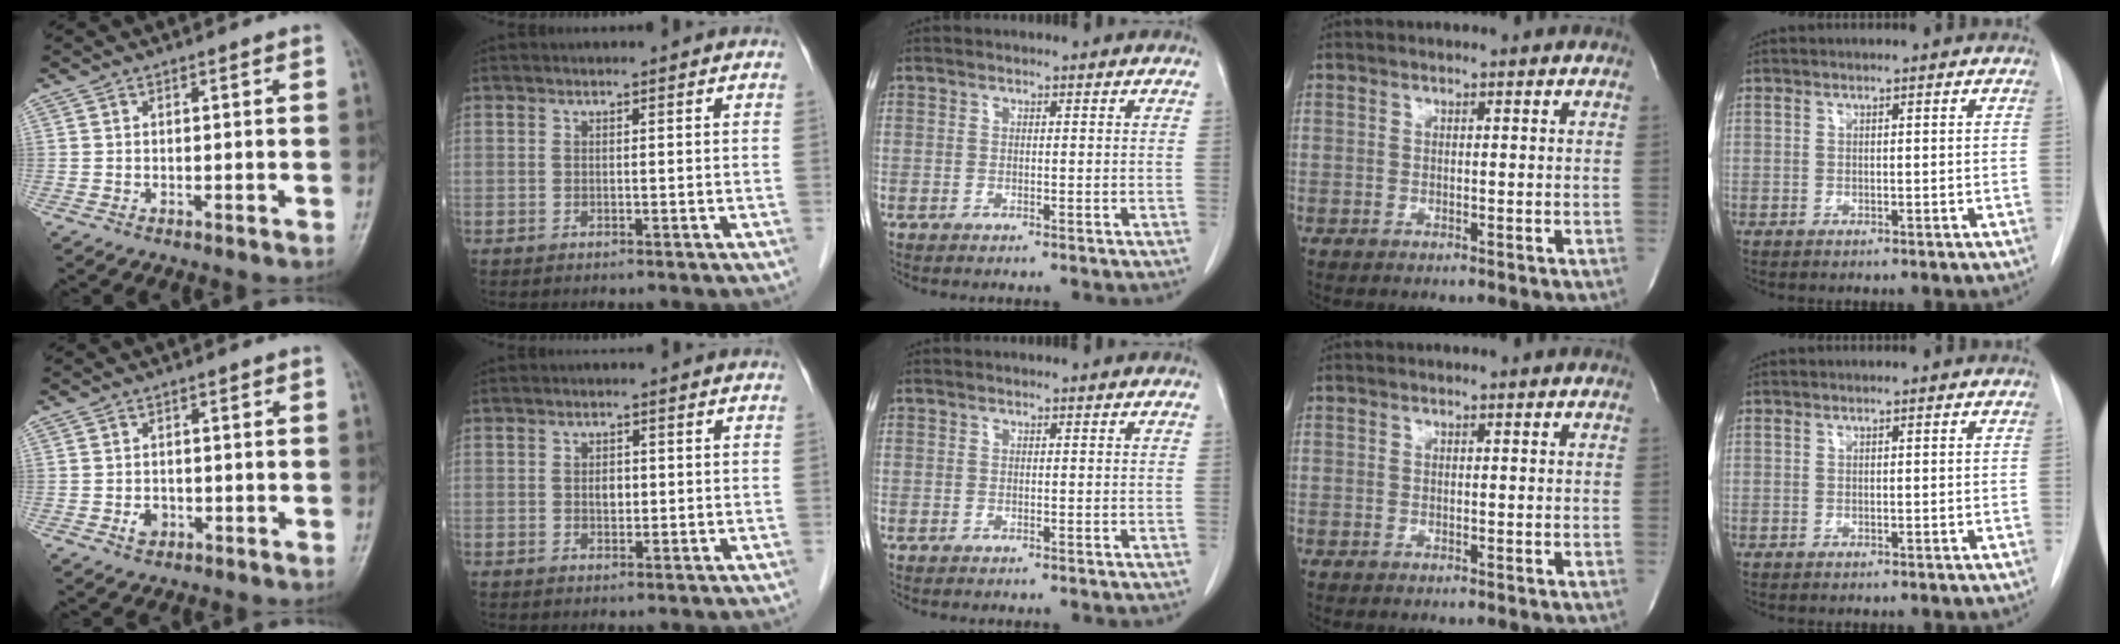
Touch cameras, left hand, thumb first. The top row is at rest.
{"thumb": {"total": 2.7, "force": [-1.0, 2.1, 1.3], "torque": [-0.013, 0.005, -0.014]}, "index": {"total": 1.8, "force": [0.0, 1.2, 1.3], "torque": [-0.021, 0.002, 0.002]}}